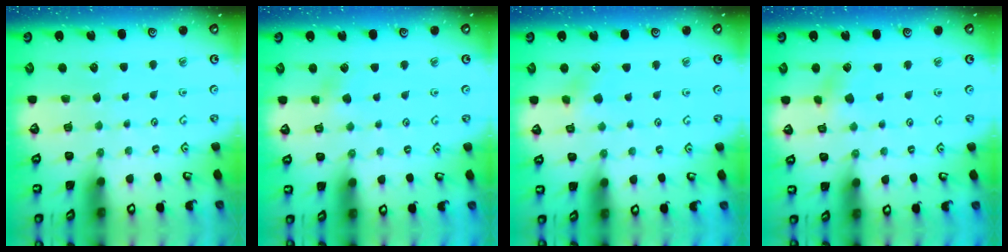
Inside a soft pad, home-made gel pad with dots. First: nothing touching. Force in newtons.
{"total": 2.8, "press": 2.8, "slide": 0.6}
{"total": 4.0, "press": 4.0, "slide": 0.4}
{"total": 3.6, "press": 3.6, "slide": 0.4}